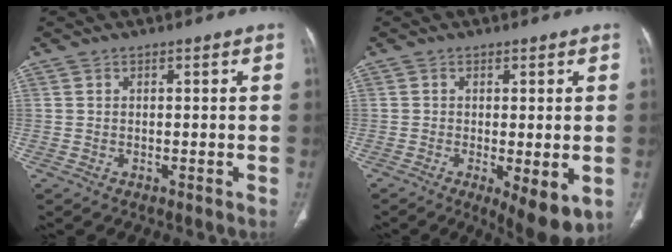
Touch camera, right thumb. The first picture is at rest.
{"total": 8.2, "force": [-2.4, 2.6, 7.4], "torque": [-0.112, -0.022, -0.033]}